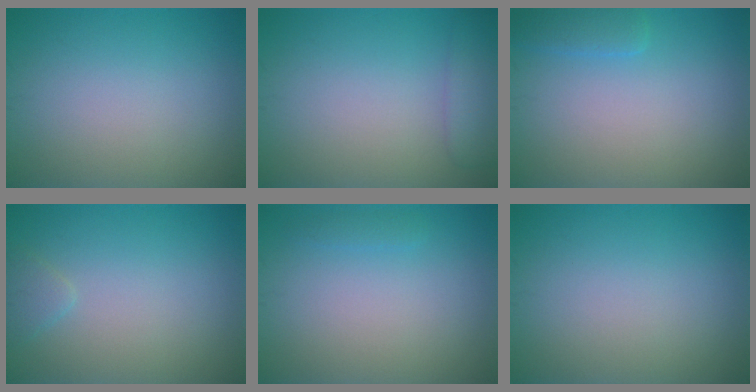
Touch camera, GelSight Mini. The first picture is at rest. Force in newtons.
{"total": 2.4, "press": 2.3, "slide": 0.3}
{"total": 1.6, "press": 1.6, "slide": 0.1}
{"total": 1.0, "press": 1.0, "slide": 0.1}
{"total": 0.7, "press": 0.7, "slide": 0.1}
{"total": 0.0}